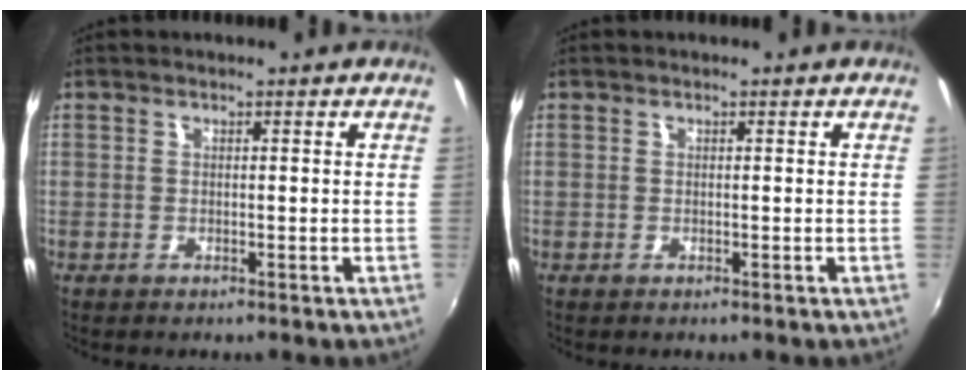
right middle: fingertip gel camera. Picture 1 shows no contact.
{"total": 0.0}